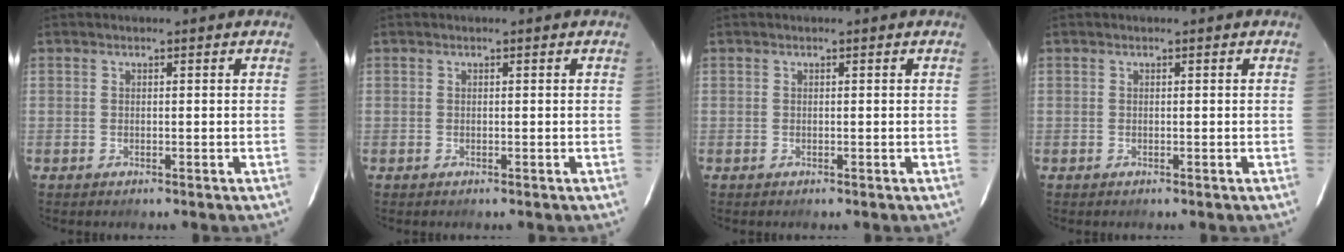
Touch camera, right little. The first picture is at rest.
{"total": 0.0}
{"total": 0.0}
{"total": 0.0}